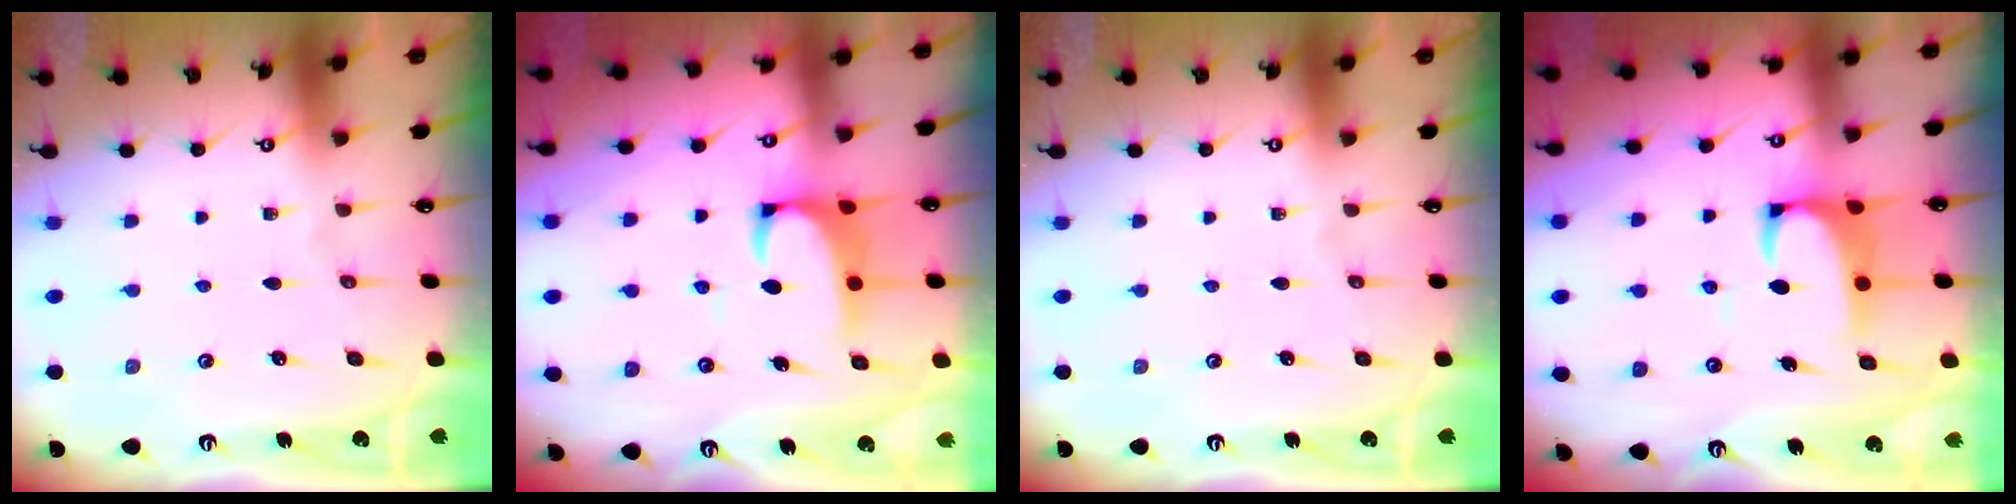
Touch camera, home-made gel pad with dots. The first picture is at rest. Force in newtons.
{"total": 2.2, "press": 2.0, "slide": 0.9}
{"total": 0.0}
{"total": 2.3, "press": 2.1, "slide": 1.0}